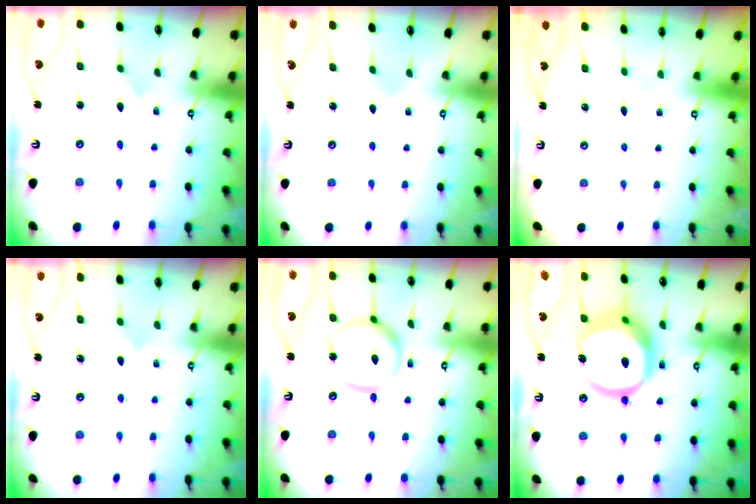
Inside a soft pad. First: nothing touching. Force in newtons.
{"total": 2.0, "press": 2.0, "slide": 0.1}
{"total": 0.0}
{"total": 3.9, "press": 3.8, "slide": 0.3}
{"total": 11.8, "press": 11.7, "slide": 1.2}
{"total": 14.3, "press": 14.2, "slide": 1.5}